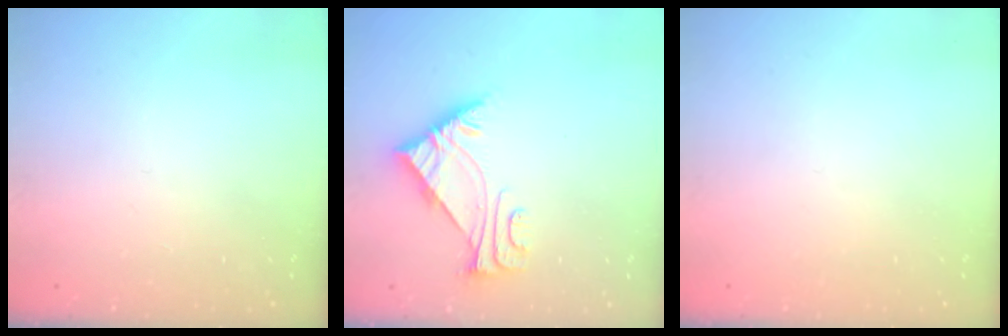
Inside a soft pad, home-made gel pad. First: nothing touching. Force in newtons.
{"total": 5.7, "press": 5.7, "slide": 0.6}
{"total": 1.6, "press": 1.6, "slide": 0.2}